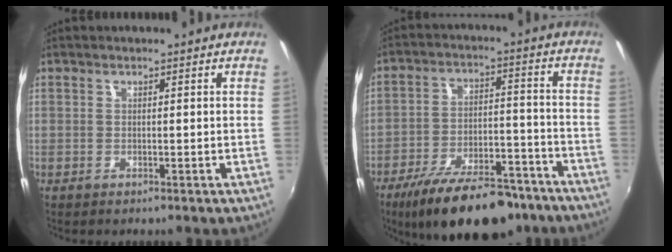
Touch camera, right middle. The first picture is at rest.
{"total": 21.5, "force": [-16.5, 7.8, 11.2], "torque": [-0.202, -0.014, -0.239]}